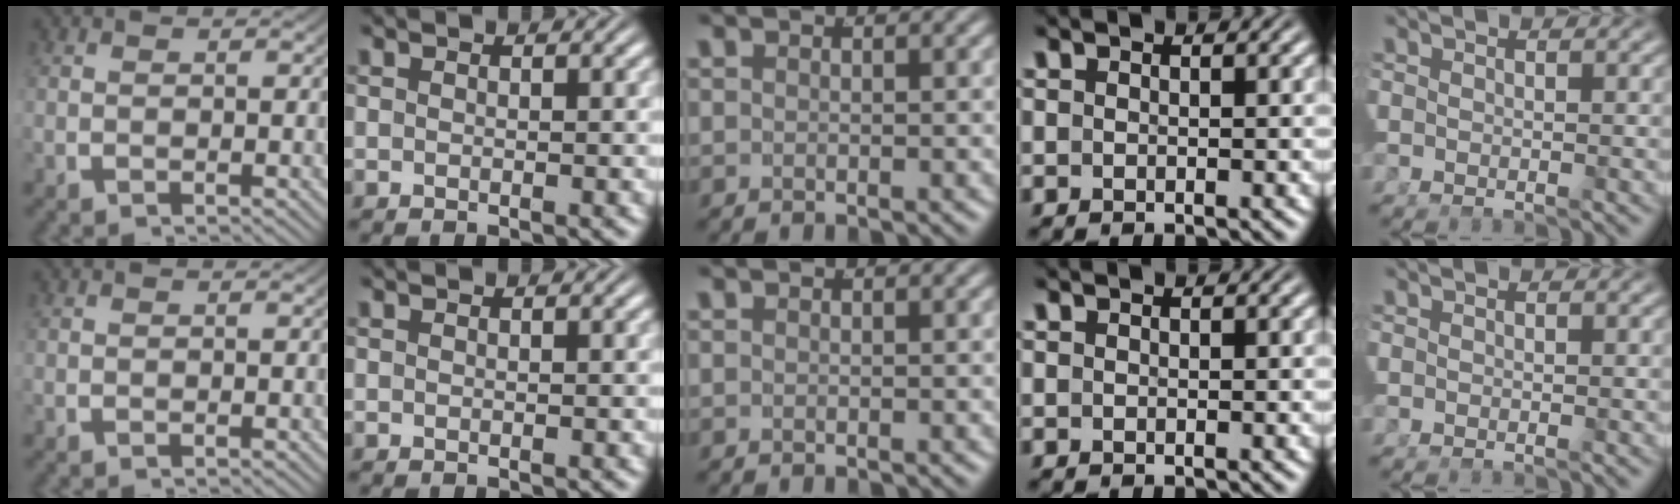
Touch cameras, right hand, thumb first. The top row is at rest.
{}